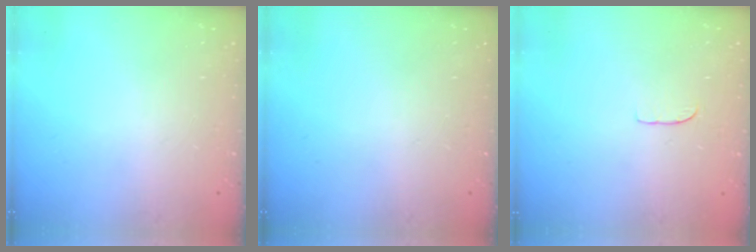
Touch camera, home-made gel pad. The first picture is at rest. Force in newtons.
{"total": 0.0}
{"total": 3.6, "press": 3.6, "slide": 0.2}